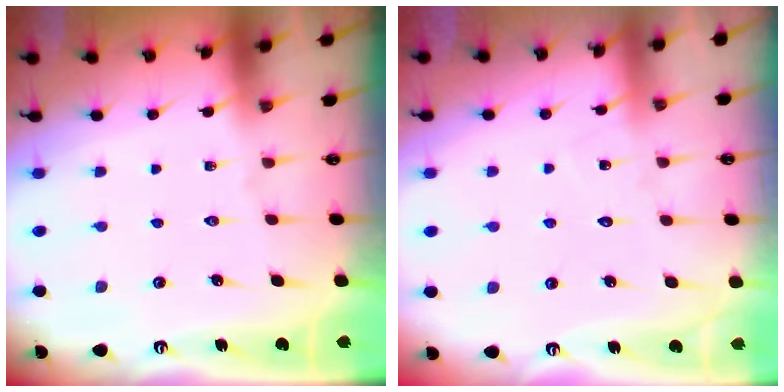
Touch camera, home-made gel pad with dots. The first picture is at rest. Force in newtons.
{"total": 4.6, "press": 4.5, "slide": 0.3}